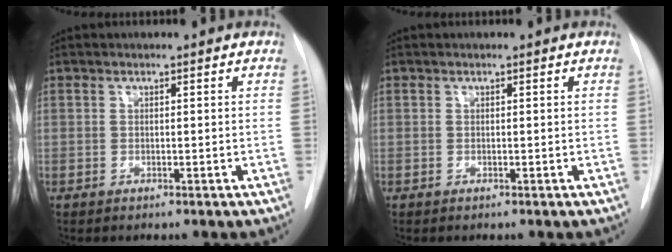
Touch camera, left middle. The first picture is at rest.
{"total": 0.0}